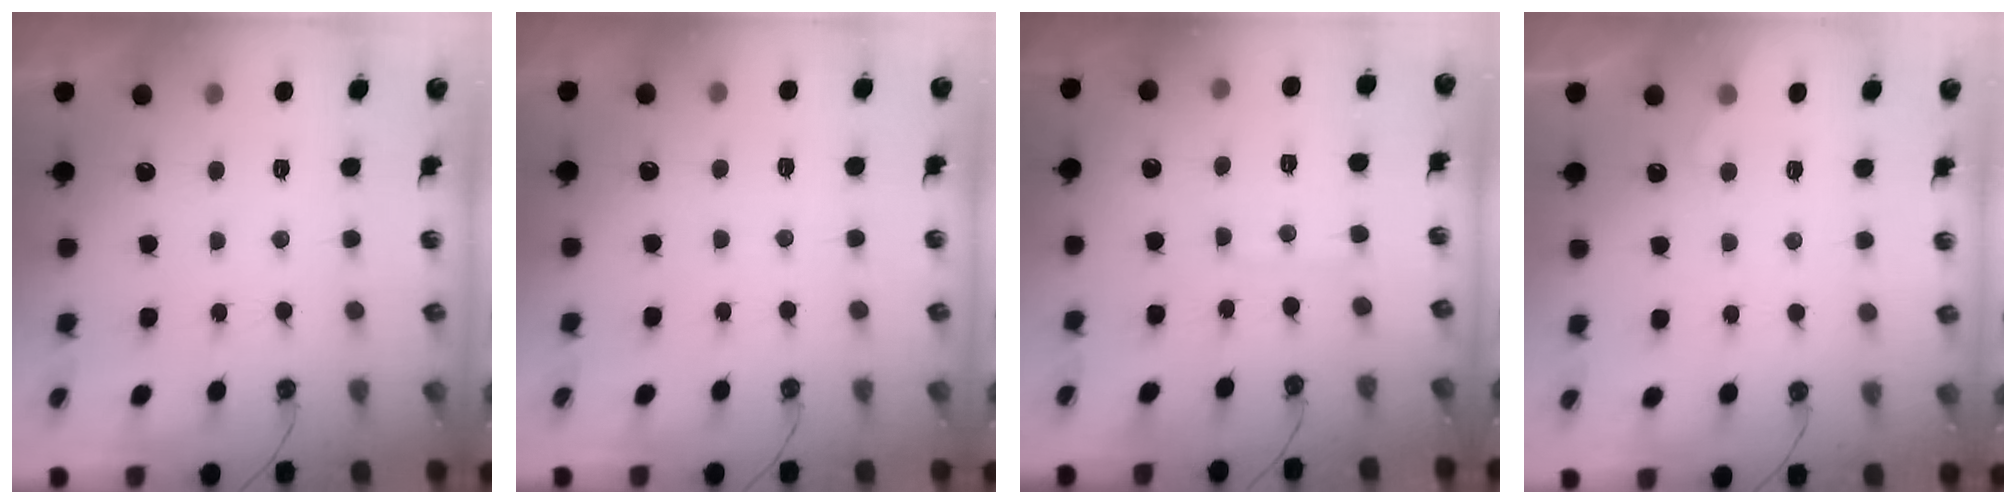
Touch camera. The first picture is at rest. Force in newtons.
{"total": 3.8, "press": 3.7, "slide": 0.3}
{"total": 3.3, "press": 3.3, "slide": 0.5}
{"total": 3.9, "press": 3.9, "slide": 0.5}